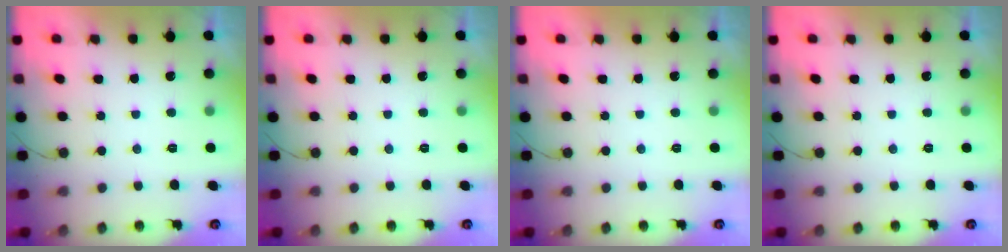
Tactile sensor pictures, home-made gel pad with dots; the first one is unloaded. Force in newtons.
{"total": 0.0}
{"total": 1.9, "press": 1.9, "slide": 0.1}
{"total": 0.0}